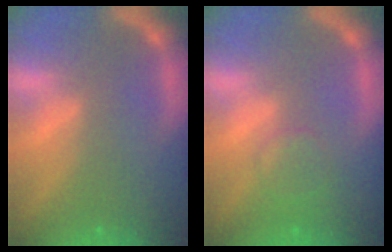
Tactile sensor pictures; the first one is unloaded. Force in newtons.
{"total": 2.9}